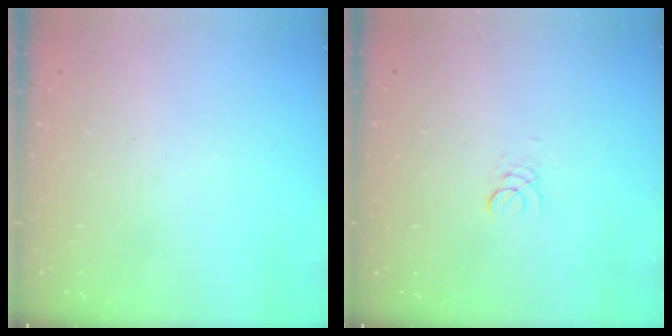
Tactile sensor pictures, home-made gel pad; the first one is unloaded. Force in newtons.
{"total": 2.0, "press": 2.0, "slide": 0.2}